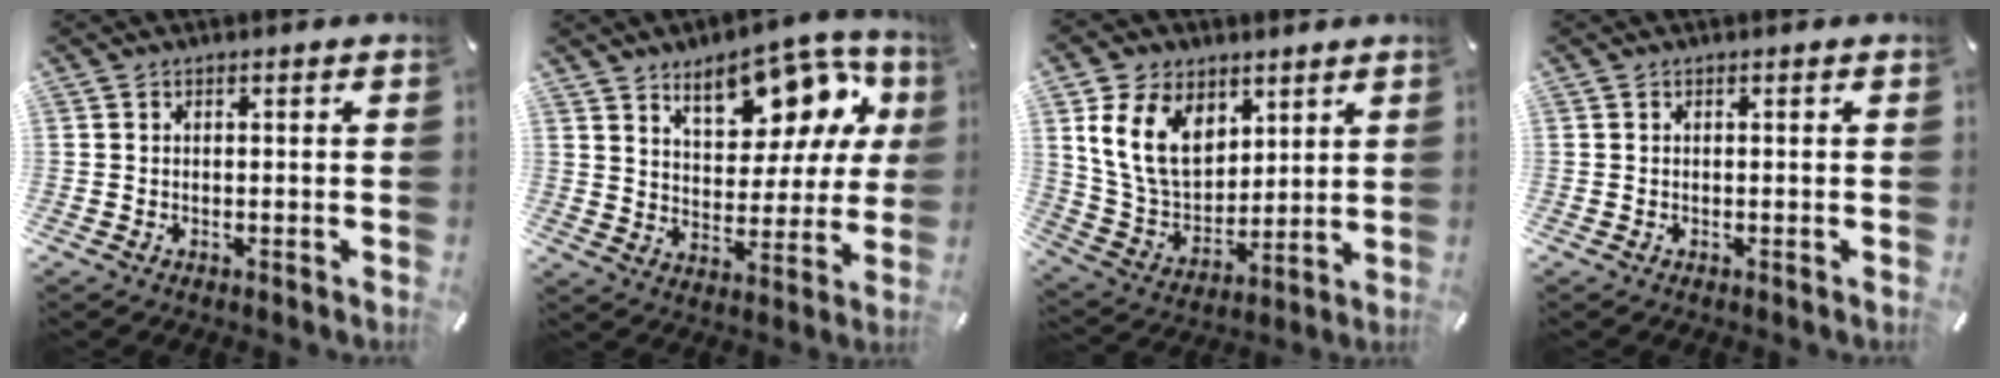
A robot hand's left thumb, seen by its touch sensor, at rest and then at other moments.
{"total": 16.4, "force": [10.5, 8.6, 9.2], "torque": [-0.130, -0.063, 0.182]}
{"total": 15.3, "force": [6.3, 11.3, 8.2], "torque": [-0.177, -0.017, 0.119]}
{"total": 0.0}